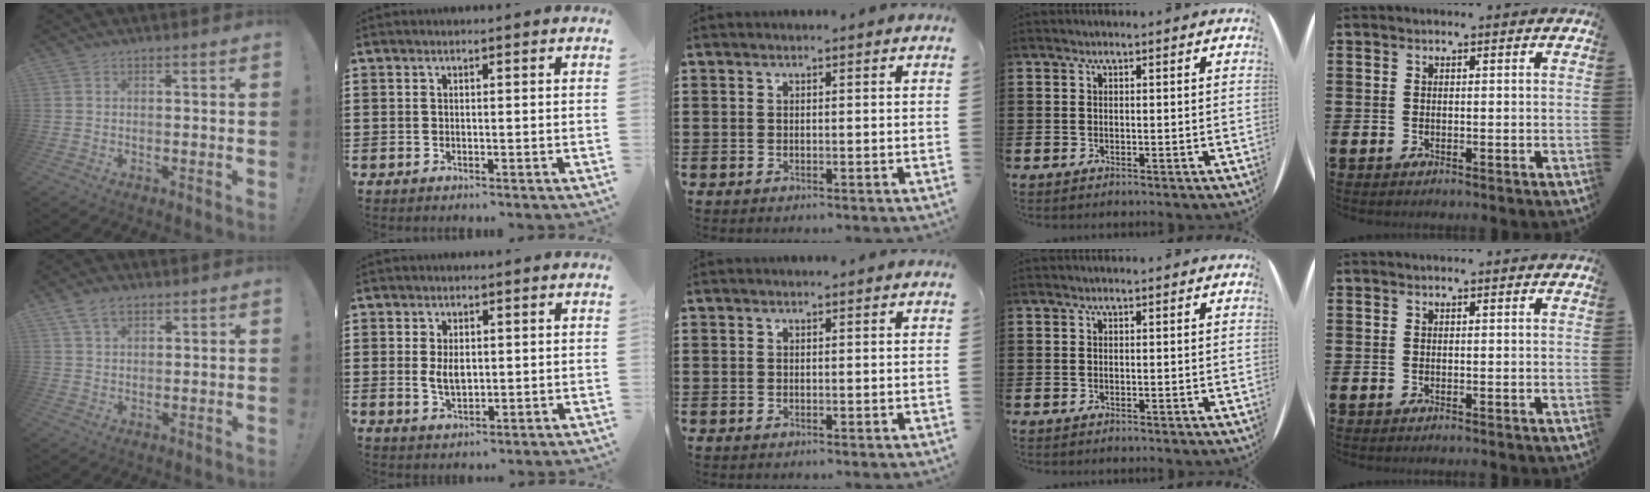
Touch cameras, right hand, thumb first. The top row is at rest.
{"thumb": {"total": 5.7, "force": [3.4, 3.1, 3.3], "torque": [-0.058, -0.006, 0.064]}, "index": {"total": 3.3, "force": [0.3, 1.9, 2.7], "torque": [-0.047, 0.003, 0.004]}}